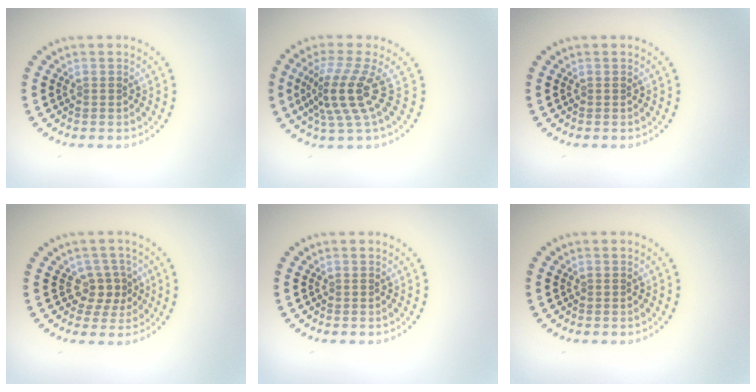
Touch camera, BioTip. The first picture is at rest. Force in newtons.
{"total": 4.3, "press": 3.0, "slide": 3.1}
{"total": 0.0}
{"total": 2.1, "press": 1.6, "slide": 1.4}
{"total": 0.0}
{"total": 0.0}